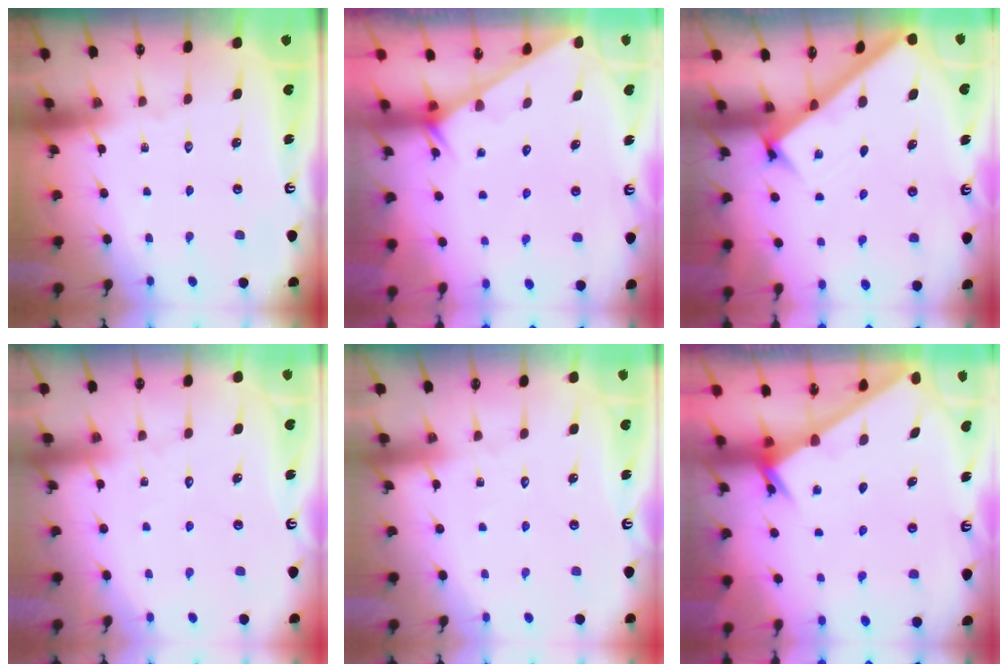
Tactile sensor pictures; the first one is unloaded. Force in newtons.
{"total": 1.5, "press": 1.5, "slide": 0.1}
{"total": 2.4, "press": 2.4, "slide": 0.2}
{"total": 2.7, "press": 2.7, "slide": 0.2}
{"total": 3.7, "press": 3.6, "slide": 0.5}
{"total": 2.6, "press": 2.6, "slide": 0.2}